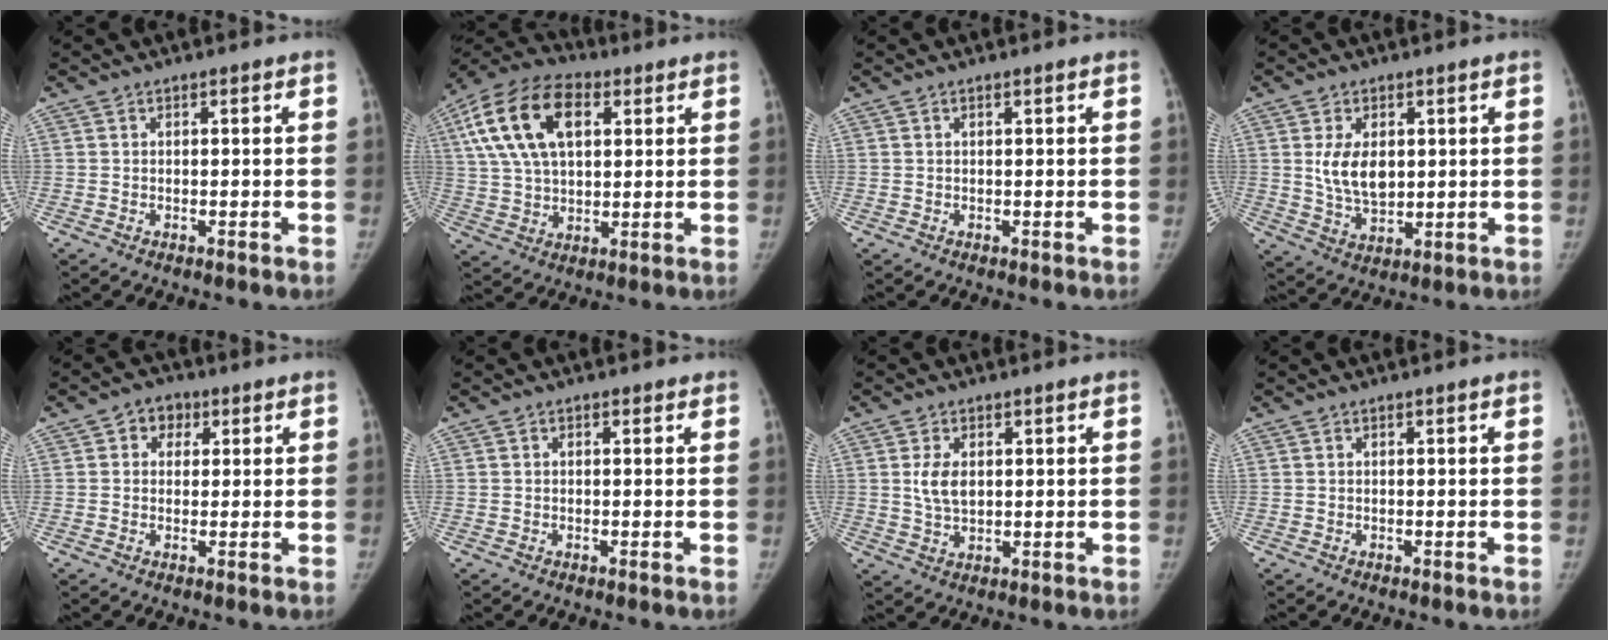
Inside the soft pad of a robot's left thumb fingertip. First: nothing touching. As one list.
[{"total": 18.6, "force": [6.3, 10.8, 13.7], "torque": [-0.252, 0.009, 0.108]}, {"total": 0.0}, {"total": 9.6, "force": [1.7, 6.0, 7.3], "torque": [-0.107, -0.022, 0.043]}, {"total": 4.4, "force": [1.6, 3.7, 1.9], "torque": [-0.002, 0.001, 0.018]}, {"total": 0.8, "force": [0.3, 0.7, 0.2], "torque": [0.005, 0.001, 0.002]}, {"total": 5.0, "force": [1.1, 3.2, 3.7], "torque": [-0.059, -0.011, 0.023]}, {"total": 0.0}]